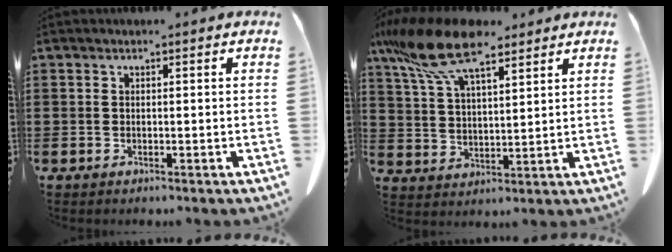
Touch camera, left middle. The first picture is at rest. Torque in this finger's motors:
{"motor_torque": [2.14, 0.00, 0.60, 0.21]}